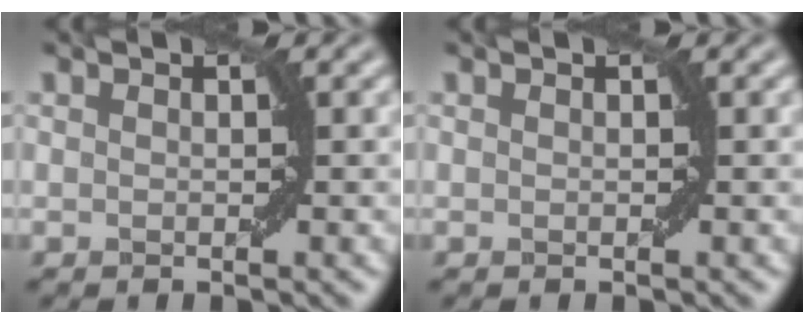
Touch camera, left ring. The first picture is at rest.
{"total": 0.0}